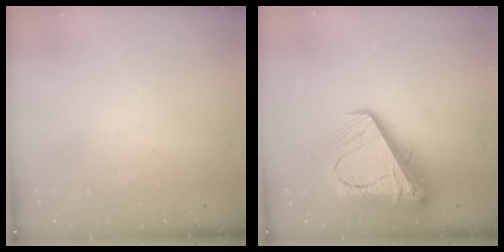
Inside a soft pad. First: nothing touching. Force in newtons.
{"total": 16.1, "press": 16.0, "slide": 1.9}